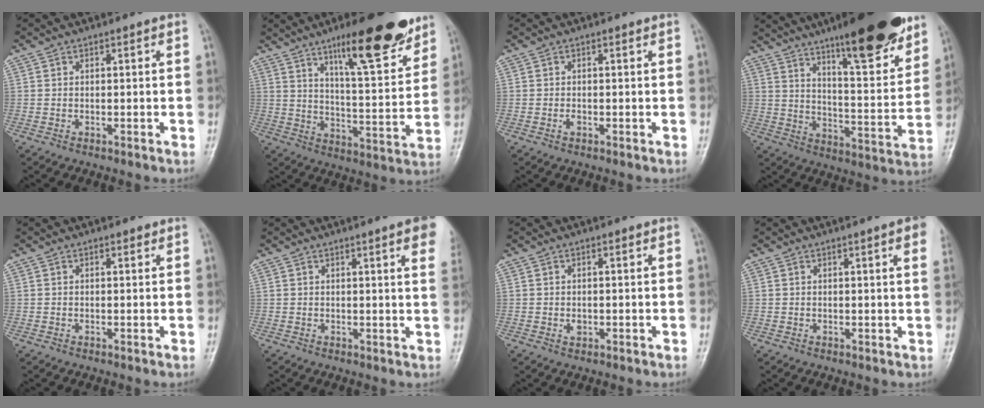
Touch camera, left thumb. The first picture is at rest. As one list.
[{"total": 18.6, "force": [12.1, 4.4, 13.3], "torque": [-0.163, -0.066, 0.189]}, {"total": 0.7, "force": [-0.2, 0.4, 0.5], "torque": [-0.009, -0.001, -0.004]}, {"total": 21.9, "force": [14.8, 4.8, 15.4], "torque": [-0.194, -0.071, 0.228]}, {"total": 0.7, "force": [0.6, 0.3, 0.3], "torque": [-0.007, -0.004, 0.007]}, {"total": 8.1, "force": [4.6, 0.8, 6.6], "torque": [-0.066, -0.006, 0.044]}, {"total": 1.1, "force": [0.1, 0.8, 0.7], "torque": [-0.009, -0.001, 0.003]}, {"total": 5.1, "force": [2.7, 0.3, 4.4], "torque": [-0.043, 0.000, 0.027]}]